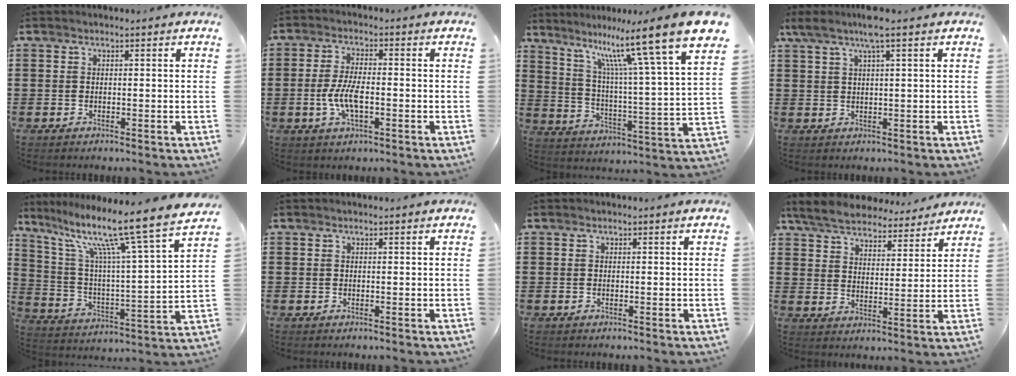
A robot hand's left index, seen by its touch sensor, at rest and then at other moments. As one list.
[{"total": 6.2, "force": [-1.4, 2.2, 5.6], "torque": [-0.123, -0.003, -0.031]}, {"total": 14.6, "force": [10.7, 0.5, 10.0], "torque": [-0.191, -0.078, 0.167]}, {"total": 4.4, "force": [2.5, -0.1, 3.6], "torque": [-0.076, 0.004, 0.042]}, {"total": 12.6, "force": [9.7, -0.2, 8.1], "torque": [-0.177, -0.069, 0.147]}, {"total": 0.0}, {"total": 0.0}, {"total": 6.1, "force": [5.8, 1.3, 1.3], "torque": [-0.056, -0.029, 0.103]}]